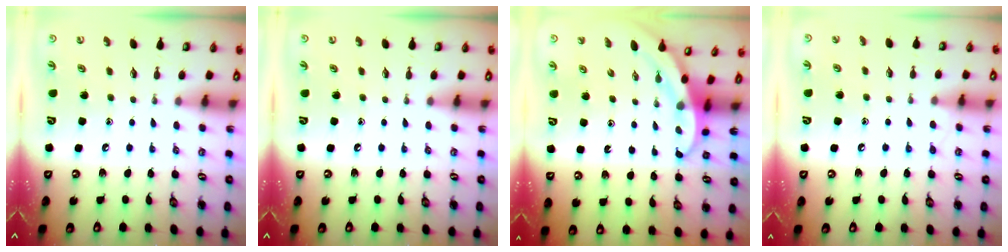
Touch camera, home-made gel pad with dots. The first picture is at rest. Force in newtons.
{"total": 0.0}
{"total": 3.5, "press": 3.5, "slide": 0.1}
{"total": 6.1, "press": 6.1, "slide": 0.7}